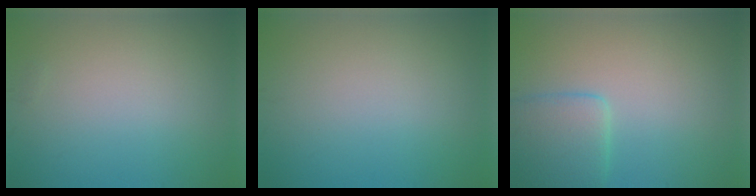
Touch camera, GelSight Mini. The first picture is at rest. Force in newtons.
{"total": 0.0}
{"total": 3.7, "press": 3.7, "slide": 0.2}